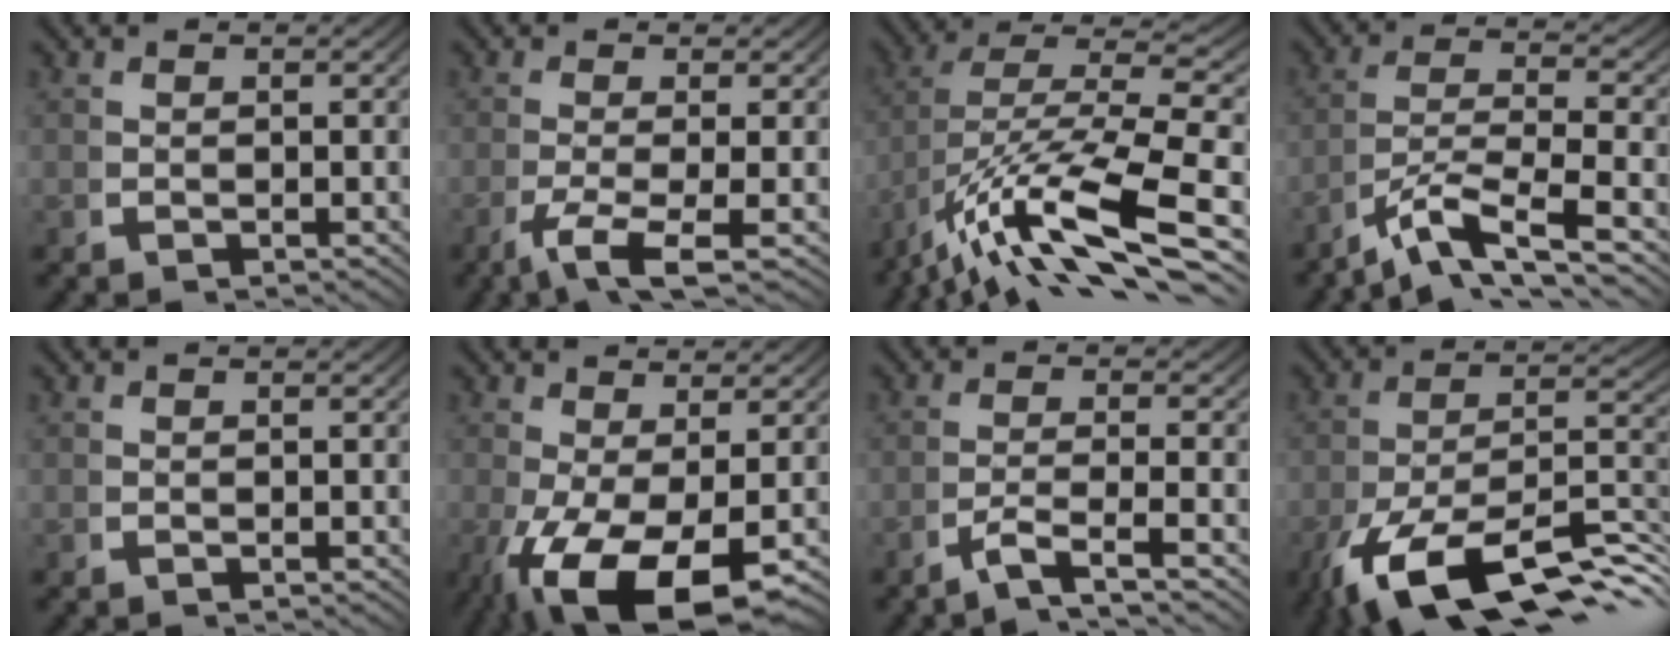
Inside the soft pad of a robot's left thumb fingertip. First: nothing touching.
{"total": 4.8, "force": [-1.6, 1.8, 4.1], "torque": [-0.089, -0.022, -0.018]}
{"total": 11.4, "force": [-2.8, 6.1, 9.2], "torque": [-0.189, -0.036, -0.029]}
{"total": 6.8, "force": [-2.0, 3.4, 5.6], "torque": [-0.119, -0.032, -0.019]}
{"total": 0.0}
{"total": 8.4, "force": [-2.4, 4.2, 6.9], "torque": [-0.138, -0.044, -0.012]}
{"total": 4.1, "force": [-2.6, 1.2, 3.0], "torque": [-0.066, -0.009, -0.040]}
{"total": 15.5, "force": [-7.6, 8.3, 10.6], "torque": [-0.189, -0.057, -0.089]}